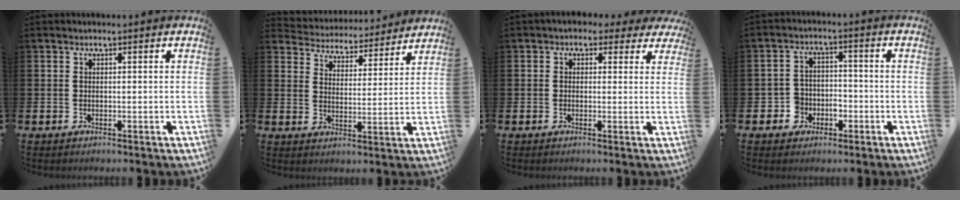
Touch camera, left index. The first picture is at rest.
{"total": 4.4, "force": [4.2, 1.3, -0.4], "torque": [-0.017, -0.043, 0.067]}
{"total": 1.9, "force": [1.0, 1.5, 0.3], "torque": [-0.012, 0.002, 0.014]}
{"total": 3.9, "force": [-1.9, 3.4, 0.5], "torque": [-0.028, 0.009, -0.039]}